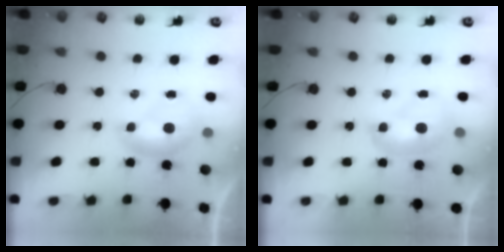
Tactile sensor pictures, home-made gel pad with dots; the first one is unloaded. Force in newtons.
{"total": 1.8, "press": 1.8, "slide": 0.2}